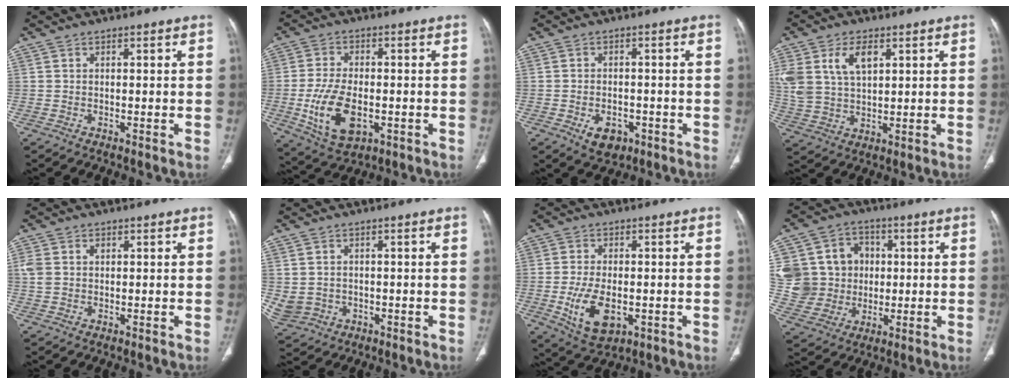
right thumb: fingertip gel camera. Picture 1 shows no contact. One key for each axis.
{"total": 12.0, "fx": -2.7, "fy": 6.6, "fz": 9.6, "tx": -0.180, "ty": -0.002, "tz": -0.037}
{"total": 5.3, "fx": -2.4, "fy": 3.5, "fz": 3.1, "tx": -0.041, "ty": 0.010, "tz": -0.028}
{"total": 11.6, "fx": 4.5, "fy": 6.9, "fz": 8.1, "tx": -0.165, "ty": -0.006, "tz": 0.098}
{"total": 3.5, "fx": 0.8, "fy": 2.6, "fz": 2.3, "tx": -0.056, "ty": 0.010, "tz": 0.022}
{"total": 7.9, "fx": -1.1, "fy": 7.0, "fz": 3.5, "tx": -0.100, "ty": 0.007, "tz": 0.002}
{"total": 9.8, "fx": -2.2, "fy": 5.4, "fz": 7.8, "tx": -0.143, "ty": -0.006, "tz": -0.026}
{"total": 16.1, "fx": 1.8, "fy": 14.5, "fz": 6.6, "tx": -0.098, "ty": 0.027, "tz": 0.049}